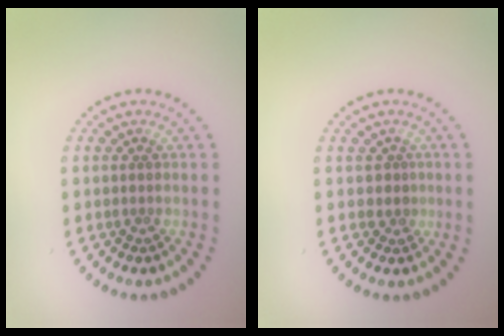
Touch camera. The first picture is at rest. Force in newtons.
{"total": 0.9, "press": 0.6, "slide": 0.7}